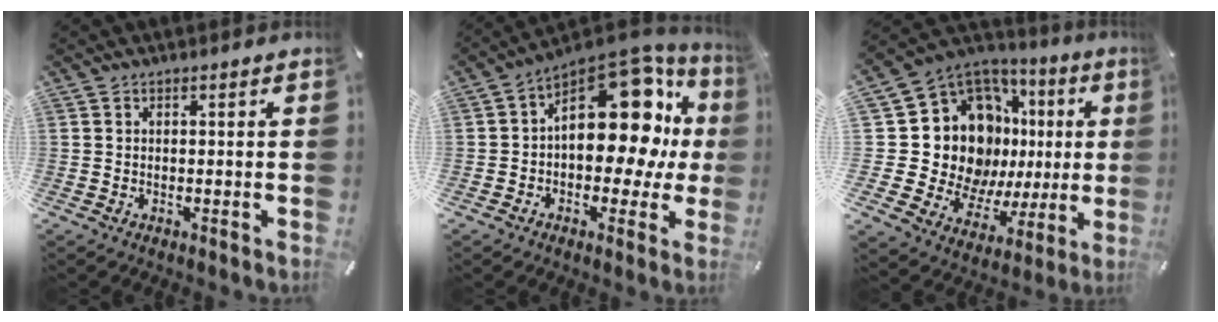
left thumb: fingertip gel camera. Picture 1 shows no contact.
{"total": 21.1, "force": [5.0, 12.5, 16.2], "torque": [-0.206, -0.041, 0.085]}
{"total": 22.0, "force": [4.2, 17.0, 13.4], "torque": [-0.258, -0.055, 0.110]}